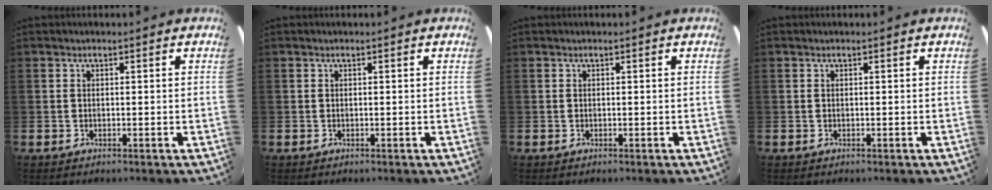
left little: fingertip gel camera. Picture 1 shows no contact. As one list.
[{"total": 0.0}, {"total": 0.0}, {"total": 0.0}]